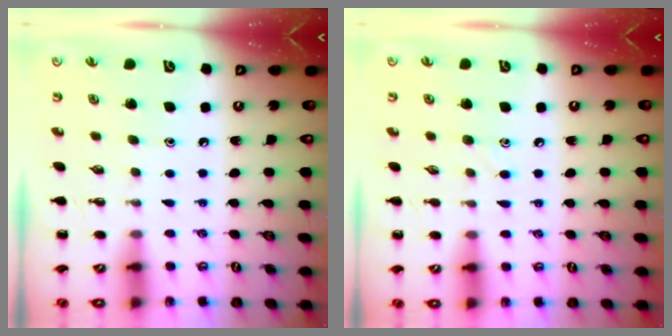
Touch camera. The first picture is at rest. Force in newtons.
{"total": 4.5, "press": 4.3, "slide": 1.4}